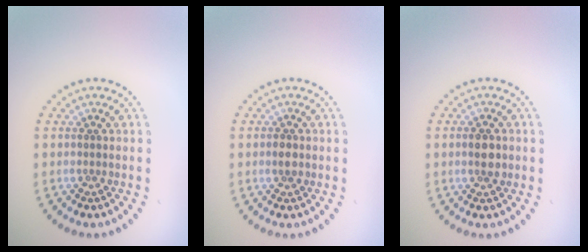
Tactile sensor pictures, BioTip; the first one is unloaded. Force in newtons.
{"total": 1.1, "press": 1.1, "slide": 0.1}
{"total": 2.3, "press": 2.3, "slide": 0.1}